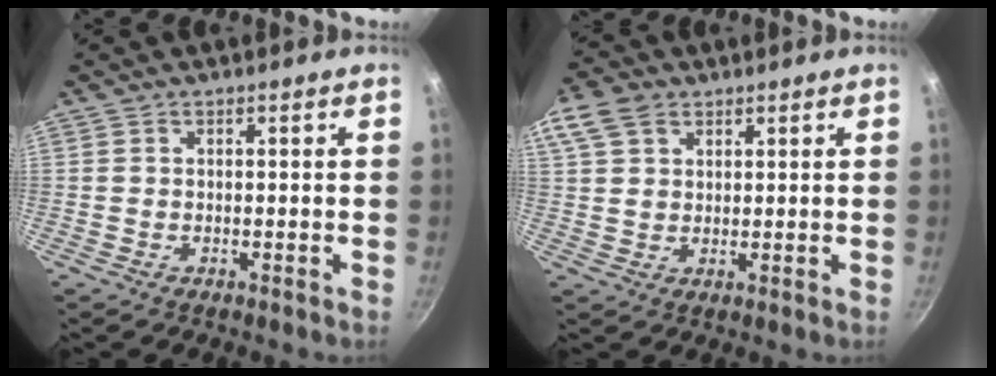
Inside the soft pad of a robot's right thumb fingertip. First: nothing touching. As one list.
[{"total": 7.5, "force": [3.8, 5.1, 4.0], "torque": [-0.069, 0.002, 0.068]}]